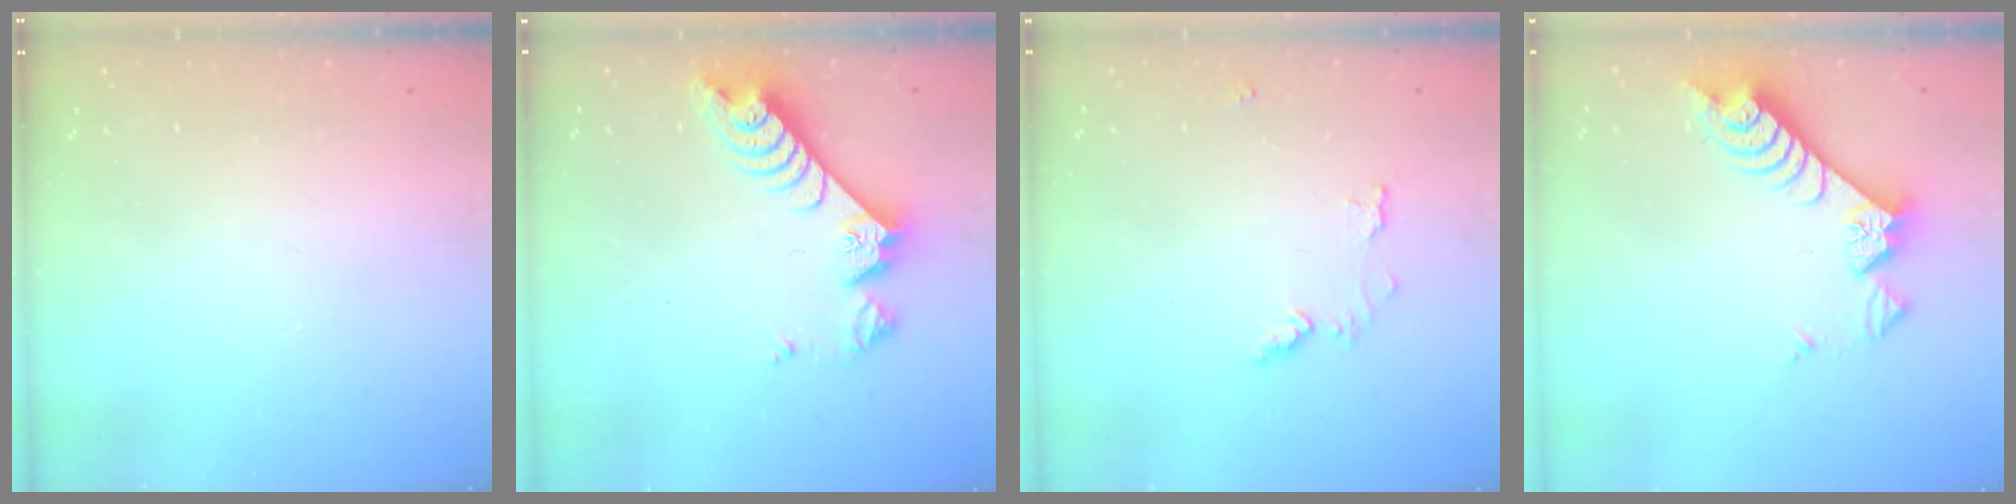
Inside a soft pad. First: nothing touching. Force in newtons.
{"total": 8.4, "press": 8.4, "slide": 1.0}
{"total": 5.4, "press": 5.4, "slide": 0.5}
{"total": 7.6, "press": 7.6, "slide": 0.5}